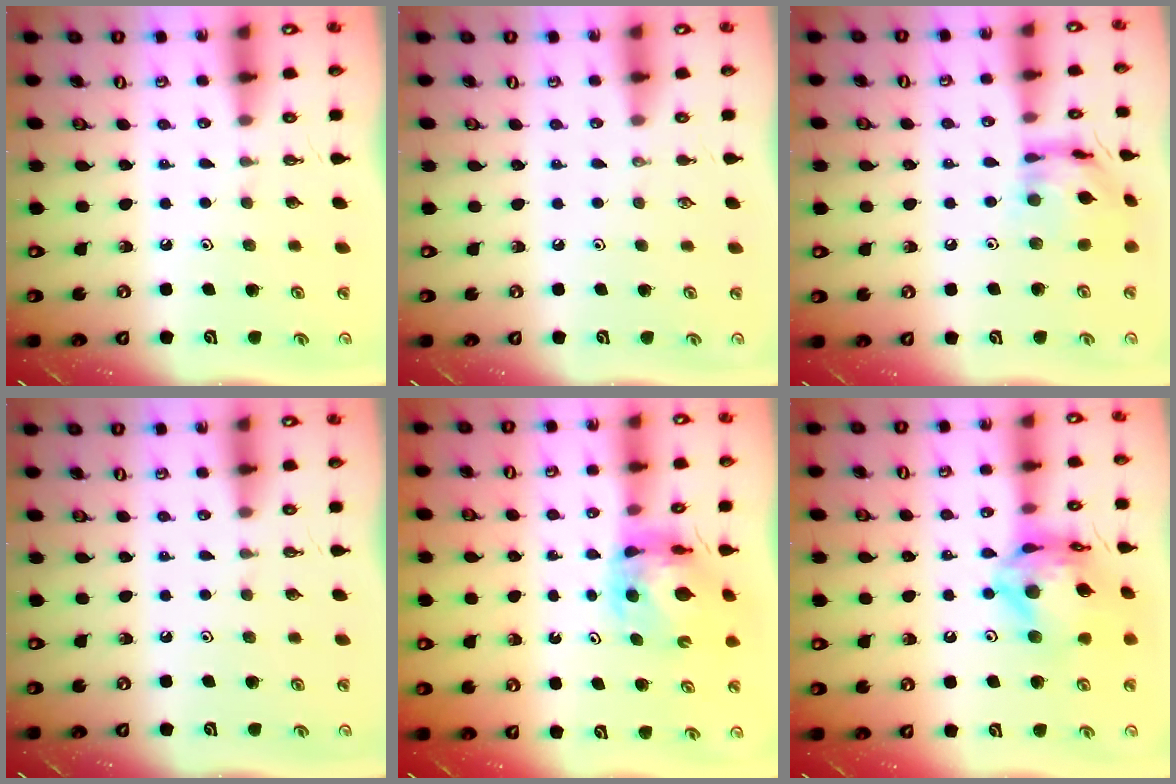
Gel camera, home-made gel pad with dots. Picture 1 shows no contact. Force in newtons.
{"total": 0.0}
{"total": 13.8, "press": 13.7, "slide": 1.1}
{"total": 0.0}
{"total": 11.0, "press": 10.9, "slide": 1.4}
{"total": 16.6, "press": 16.6, "slide": 1.6}